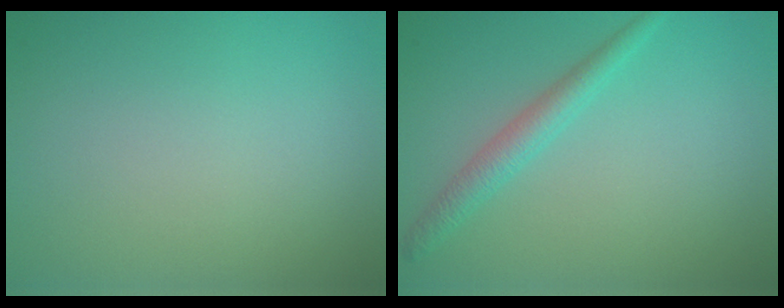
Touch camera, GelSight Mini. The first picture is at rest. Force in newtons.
{"total": 2.2, "press": 2.2, "slide": 0.1}